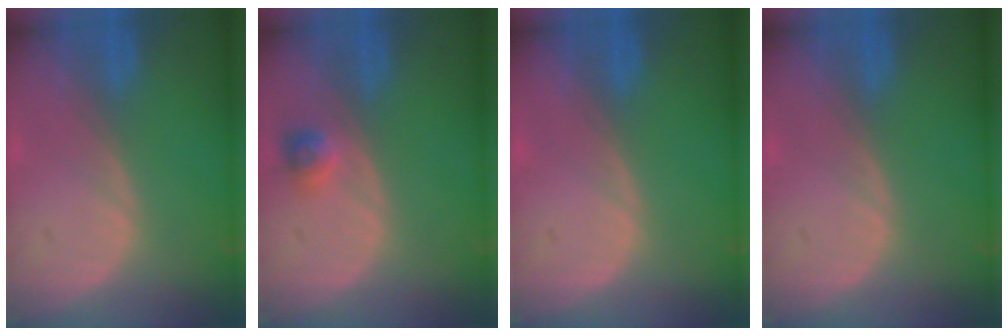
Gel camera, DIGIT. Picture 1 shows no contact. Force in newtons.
{"total": 2.3, "press": 2.2, "slide": 0.7}
{"total": 0.0}
{"total": 0.0}